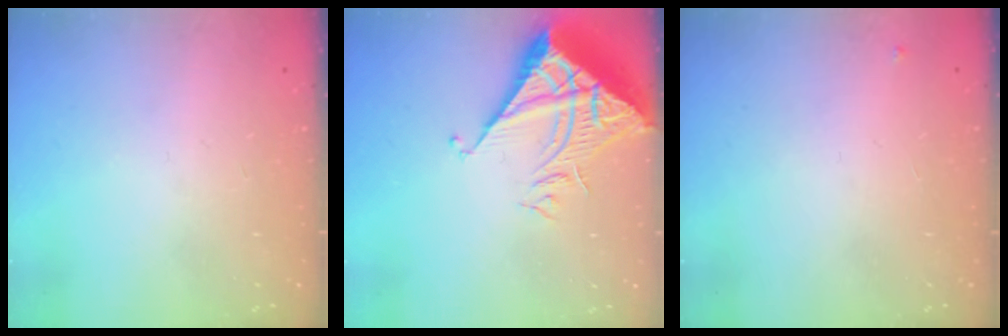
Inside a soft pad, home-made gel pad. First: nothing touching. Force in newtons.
{"total": 8.4, "press": 8.4, "slide": 1.0}
{"total": 3.8, "press": 3.7, "slide": 0.6}